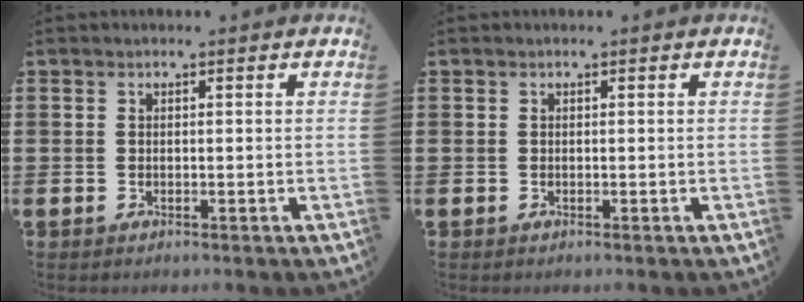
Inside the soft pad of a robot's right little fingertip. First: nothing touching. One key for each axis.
{"total": 0.0}